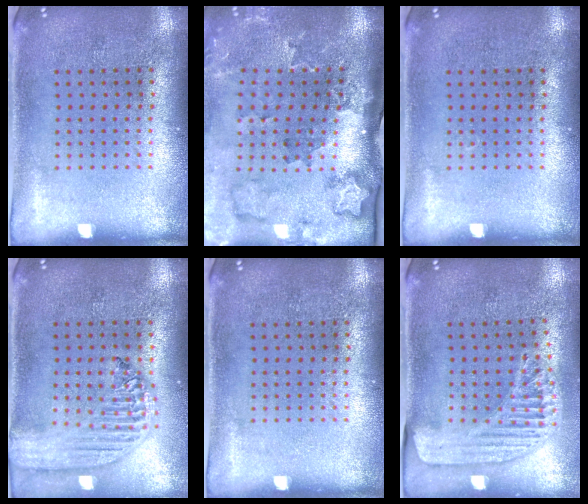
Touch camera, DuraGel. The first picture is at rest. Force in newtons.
{"total": 2.2, "press": 2.0, "slide": 1.0}
{"total": 0.0}
{"total": 2.3, "press": 1.9, "slide": 1.2}
{"total": 0.0}
{"total": 1.5, "press": 1.5, "slide": 0.3}